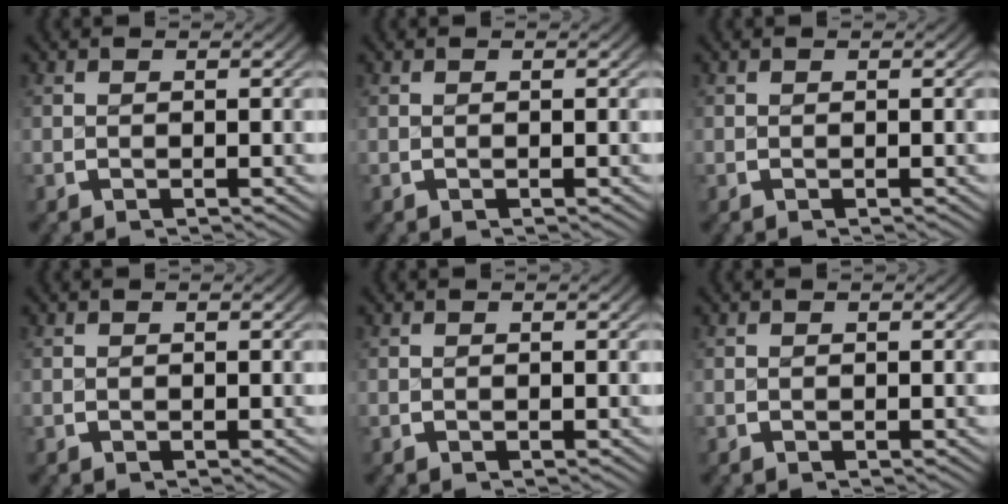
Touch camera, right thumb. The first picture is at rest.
{"total": 0.0}
{"total": 0.0}
{"total": 0.0}
{"total": 0.0}
{"total": 0.0}